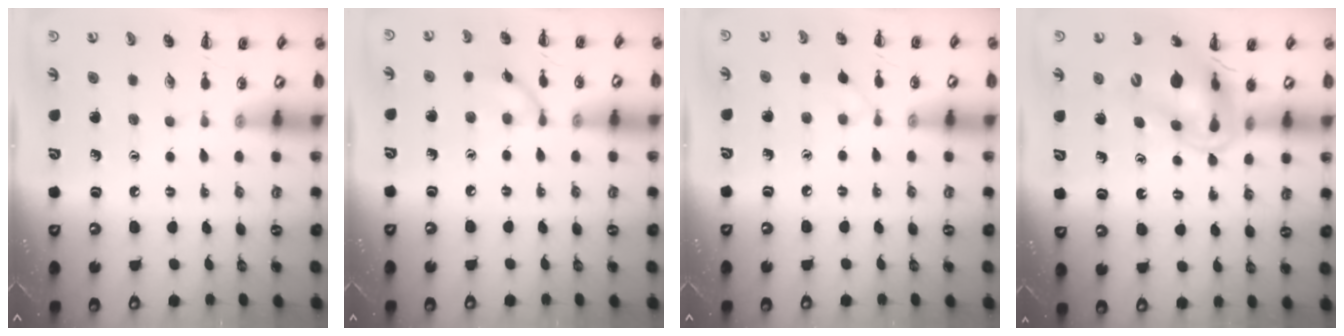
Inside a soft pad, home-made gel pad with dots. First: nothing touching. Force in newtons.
{"total": 6.7, "press": 6.6, "slide": 0.5}
{"total": 3.0, "press": 2.8, "slide": 1.0}
{"total": 14.4, "press": 13.9, "slide": 4.1}